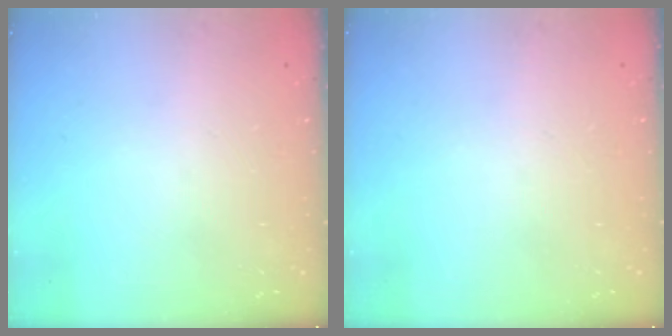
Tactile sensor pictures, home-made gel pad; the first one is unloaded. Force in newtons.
{"total": 0.0}